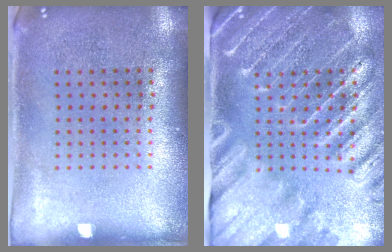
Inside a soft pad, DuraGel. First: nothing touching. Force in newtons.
{"total": 3.9, "press": 3.4, "slide": 1.8}